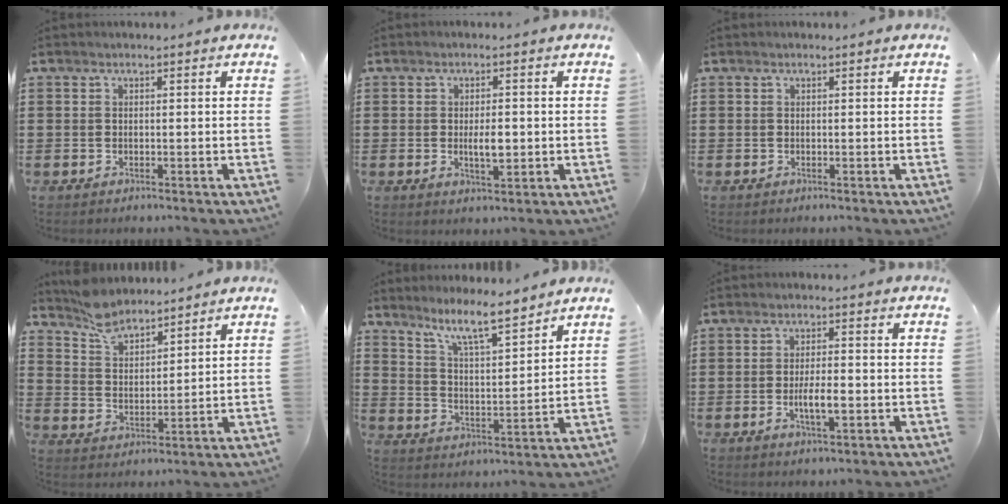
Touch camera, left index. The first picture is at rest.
{"total": 3.7, "force": [-0.2, 1.3, 3.5], "torque": [-0.055, -0.004, -0.005]}
{"total": 0.0}
{"total": 6.1, "force": [5.5, 1.9, 1.8], "torque": [-0.056, -0.011, 0.105]}
{"total": 7.7, "force": [6.6, 0.4, 3.8], "torque": [-0.087, -0.035, 0.115]}
{"total": 4.5, "force": [-1.0, 1.3, 4.1], "torque": [-0.078, 0.000, -0.020]}